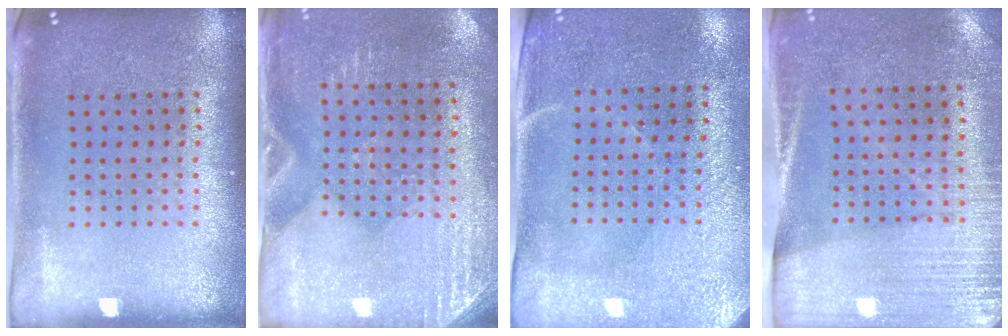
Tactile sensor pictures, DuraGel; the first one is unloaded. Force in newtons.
{"total": 2.9, "press": 2.5, "slide": 1.3}
{"total": 2.9, "press": 2.5, "slide": 1.5}
{"total": 2.7, "press": 2.4, "slide": 1.2}